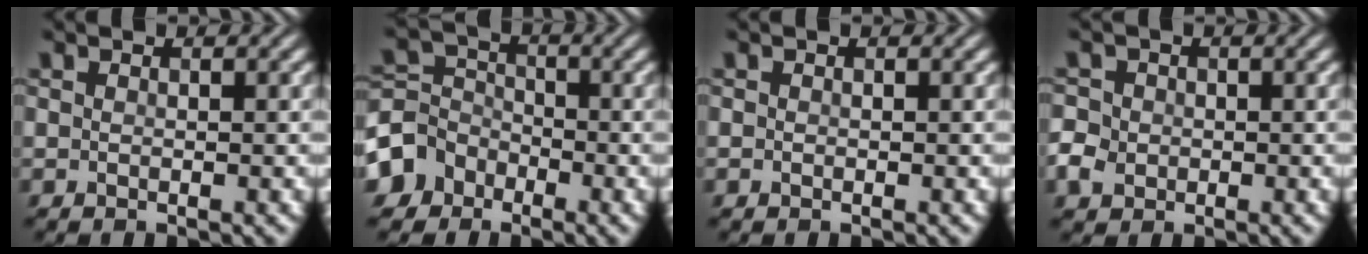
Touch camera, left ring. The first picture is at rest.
{"total": 4.6, "force": [-2.6, 3.7, 0.8], "torque": [-0.004, 0.014, -0.066]}
{"total": 0.0}
{"total": 2.6, "force": [-0.6, 2.4, 0.9], "torque": [-0.017, 0.002, -0.012]}